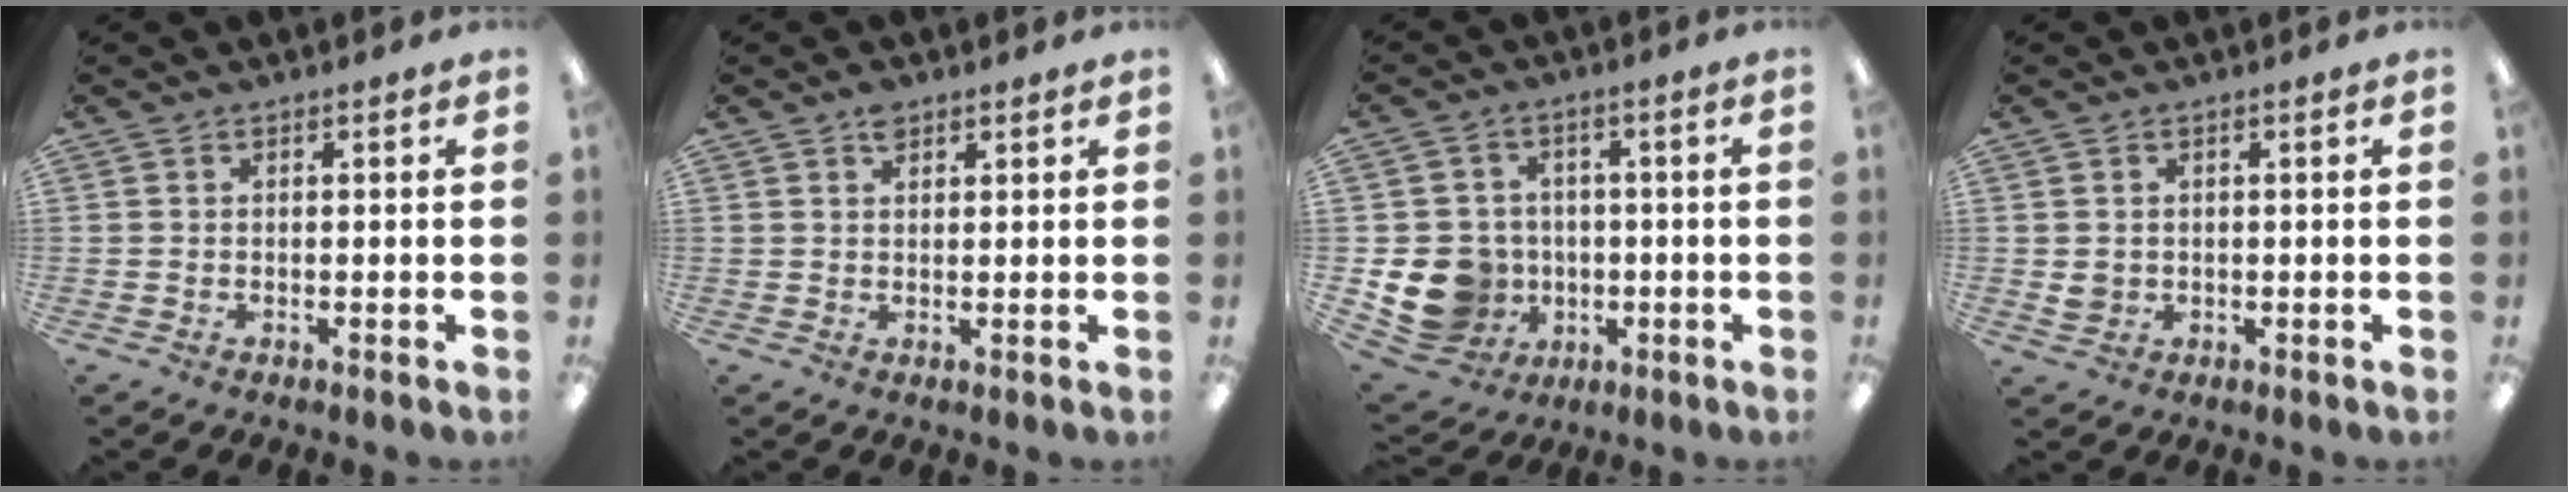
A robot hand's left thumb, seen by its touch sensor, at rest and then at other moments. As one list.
[{"total": 2.4, "force": [1.8, 1.2, 1.0], "torque": [-0.016, -0.004, 0.031]}, {"total": 12.1, "force": [-2.5, 11.0, 4.3], "torque": [-0.120, 0.012, -0.034]}, {"total": 2.3, "force": [0.6, 2.1, 0.9], "torque": [-0.011, 0.000, 0.009]}]